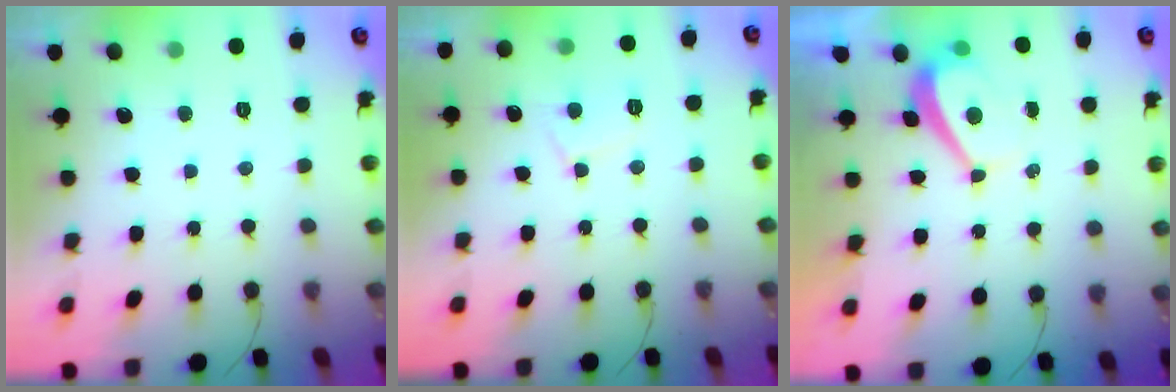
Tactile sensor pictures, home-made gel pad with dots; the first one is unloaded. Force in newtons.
{"total": 5.5, "press": 5.5, "slide": 0.4}
{"total": 2.7, "press": 2.6, "slide": 0.7}